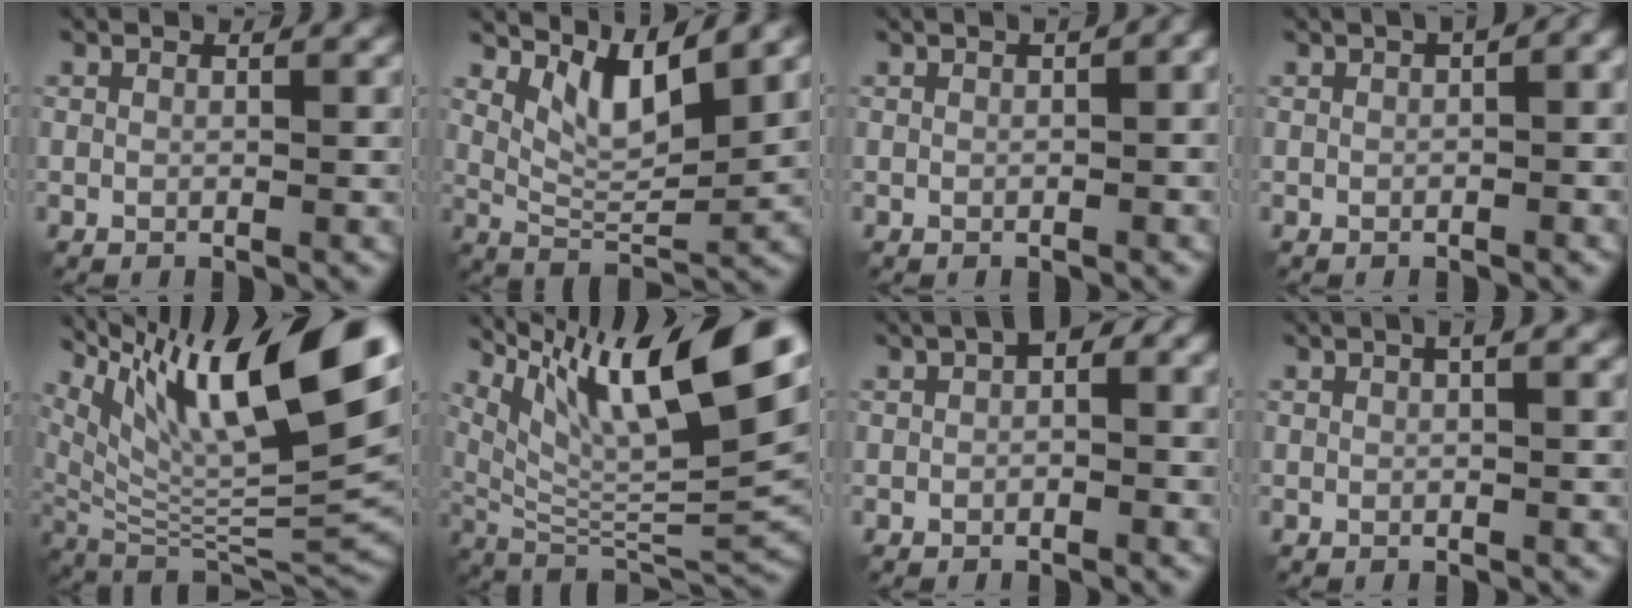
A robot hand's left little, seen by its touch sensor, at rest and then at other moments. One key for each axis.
{"total": 5.2, "fx": 2.4, "fy": 2.0, "fz": 4.2, "tx": -0.078, "ty": -0.012, "tz": 0.049}
{"total": 5.1, "fx": 1.2, "fy": 2.6, "fz": 4.2, "tx": -0.045, "ty": 0.020, "tz": 0.019}
{"total": 8.9, "fx": 2.2, "fy": 4.7, "fz": 7.3, "tx": -0.089, "ty": 0.036, "tz": 0.024}
{"total": 16.7, "fx": 7.8, "fy": 5.5, "fz": 13.7, "tx": -0.252, "ty": 0.031, "tz": 0.138}
{"total": 15.2, "fx": 7.7, "fy": 4.7, "fz": 12.3, "tx": -0.222, "ty": 0.028, "tz": 0.144}
{"total": 5.2, "fx": 0.9, "fy": 2.9, "fz": 4.2, "tx": -0.051, "ty": 0.015, "tz": 0.012}
{"total": 1.5, "fx": 0.3, "fy": 0.5, "fz": 1.4, "tx": -0.019, "ty": -0.002, "tz": 0.010}